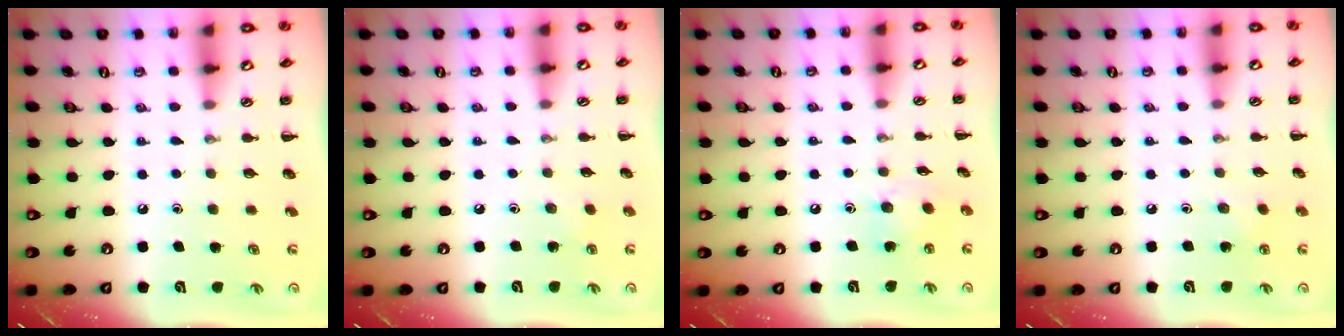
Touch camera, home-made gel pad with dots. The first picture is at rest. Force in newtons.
{"total": 4.7, "press": 4.5, "slide": 1.3}
{"total": 7.0, "press": 6.9, "slide": 0.6}
{"total": 4.4, "press": 4.2, "slide": 1.1}